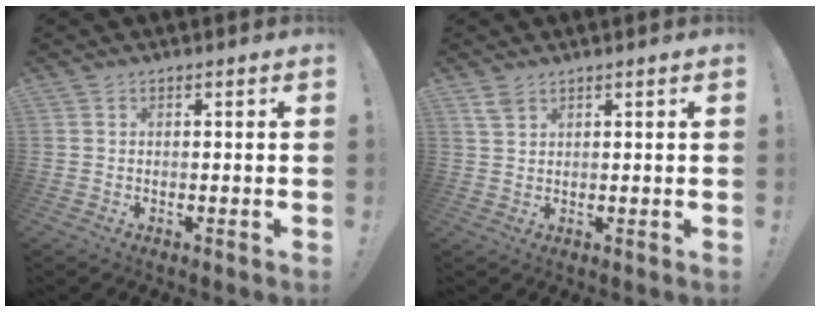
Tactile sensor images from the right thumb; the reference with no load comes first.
{"total": 3.1, "force": [2.1, 1.6, 1.7], "torque": [-0.033, -0.005, 0.040]}